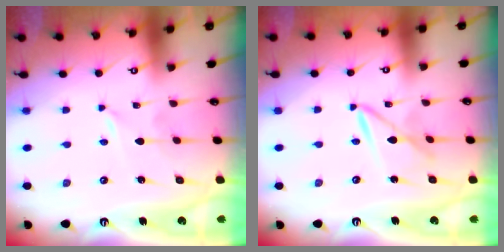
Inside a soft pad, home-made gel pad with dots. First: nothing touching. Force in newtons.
{"total": 6.0, "press": 6.0, "slide": 0.3}